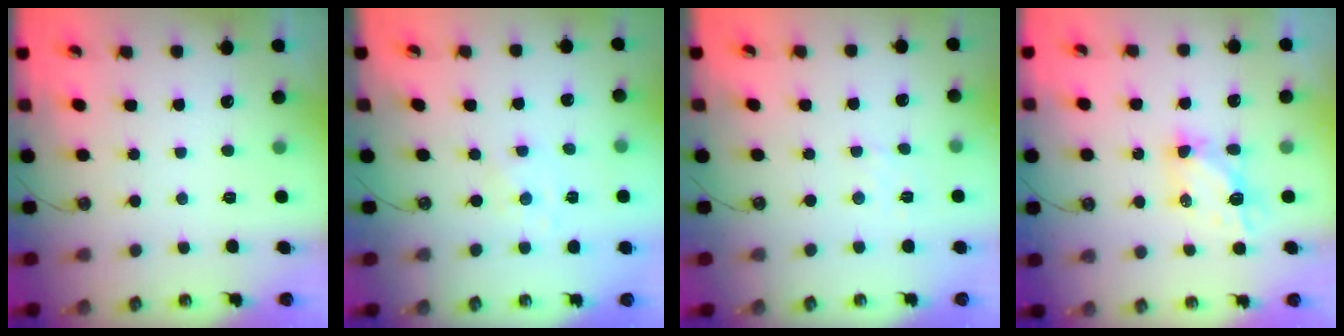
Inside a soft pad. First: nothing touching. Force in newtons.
{"total": 0.7, "press": 0.7, "slide": 0.2}
{"total": 1.7, "press": 1.6, "slide": 0.4}
{"total": 5.5, "press": 5.5, "slide": 0.3}